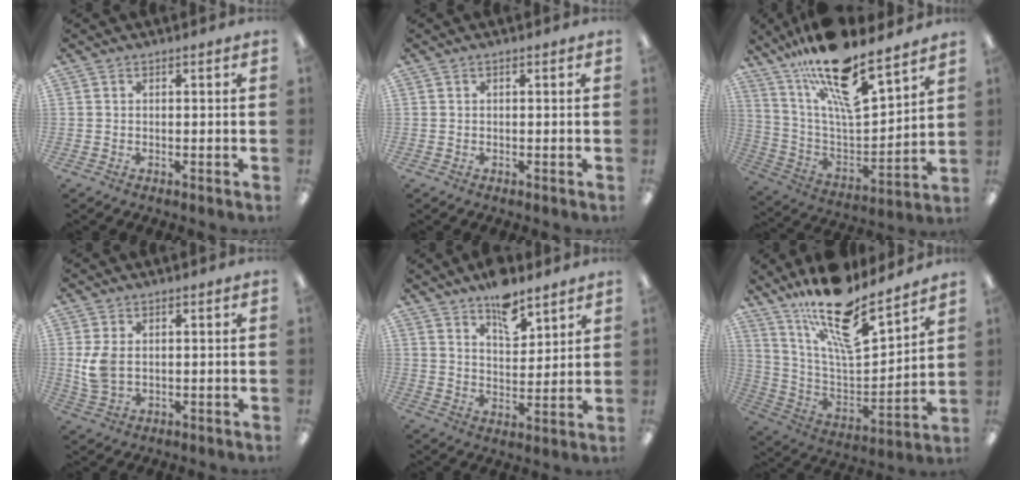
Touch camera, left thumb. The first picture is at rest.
{"total": 0.0}
{"total": 19.7, "force": [14.7, 5.5, 11.9], "torque": [-0.205, -0.104, 0.251]}
{"total": 5.8, "force": [0.8, 3.8, 4.3], "torque": [-0.094, -0.002, 0.011]}
{"total": 9.9, "force": [7.4, 4.5, 4.7], "torque": [-0.059, -0.045, 0.128]}
{"total": 19.4, "force": [14.6, 6.1, 11.1], "torque": [-0.196, -0.105, 0.252]}